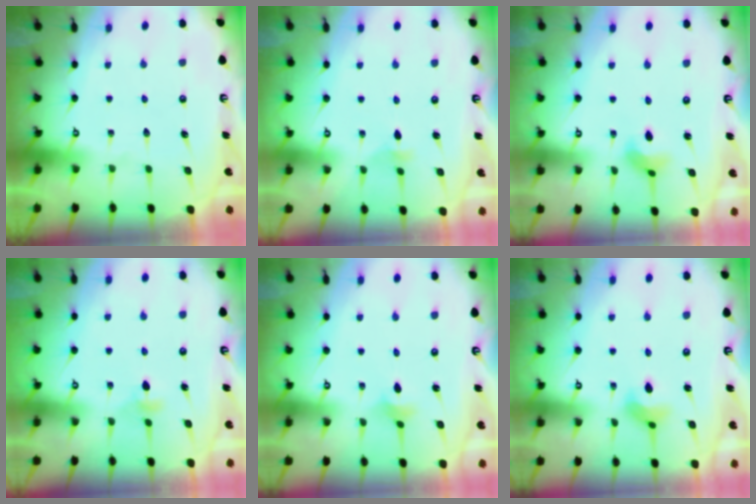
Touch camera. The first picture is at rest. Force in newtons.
{"total": 2.8, "press": 2.7, "slide": 0.7}
{"total": 4.9, "press": 4.9, "slide": 0.5}
{"total": 3.6, "press": 3.5, "slide": 0.9}
{"total": 2.5, "press": 2.4, "slide": 0.6}
{"total": 7.5, "press": 7.3, "slide": 2.1}